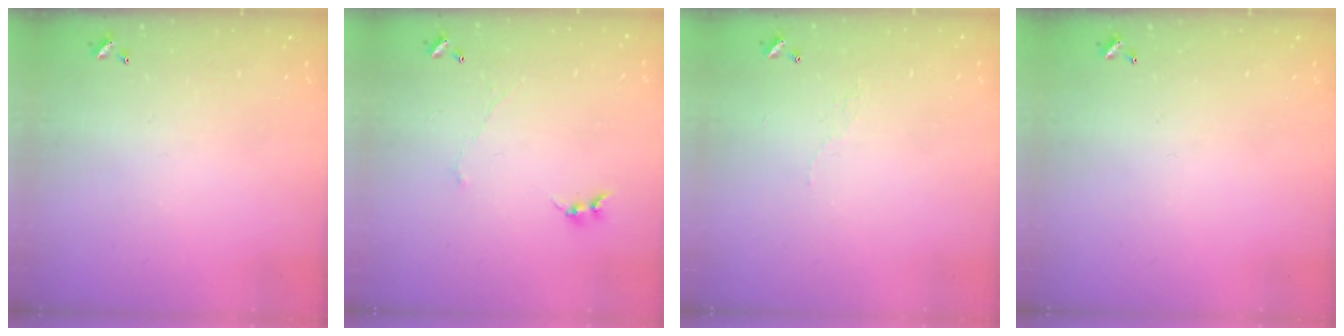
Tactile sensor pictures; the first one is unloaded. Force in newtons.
{"total": 0.0}
{"total": 2.9, "press": 2.9, "slide": 0.5}
{"total": 0.0}